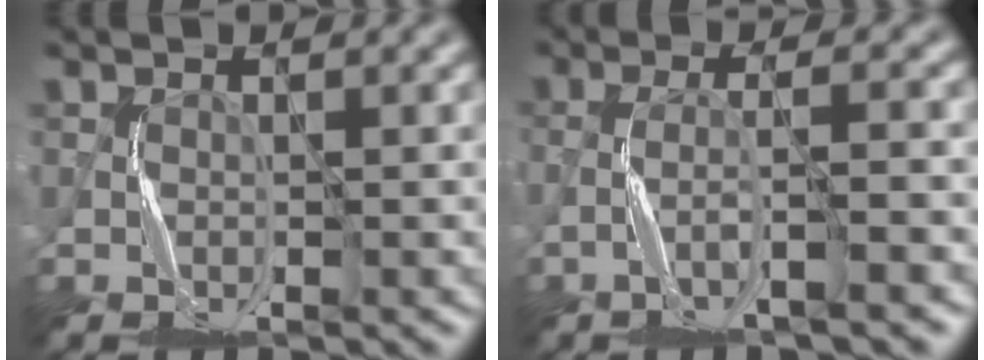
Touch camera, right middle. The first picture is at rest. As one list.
[{"total": 3.3, "force": [-1.8, 0.3, 2.7], "torque": [-0.043, 0.013, -0.045]}]